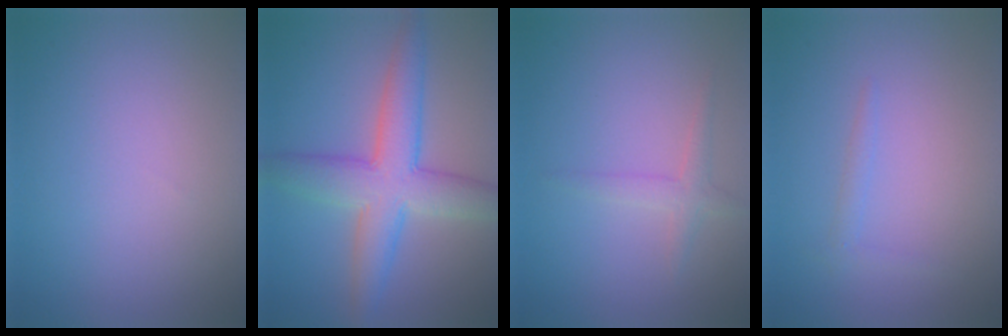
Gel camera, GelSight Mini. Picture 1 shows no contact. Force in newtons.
{"total": 6.7, "press": 6.7, "slide": 0.1}
{"total": 1.6, "press": 1.6, "slide": 0.0}
{"total": 0.9, "press": 0.9, "slide": 0.0}